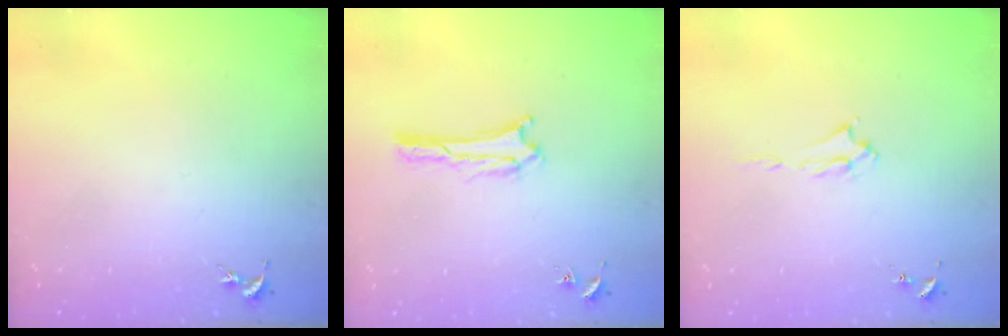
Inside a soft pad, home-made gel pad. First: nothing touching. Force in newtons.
{"total": 0.8, "press": 0.8, "slide": 0.1}
{"total": 2.0, "press": 2.0, "slide": 0.3}